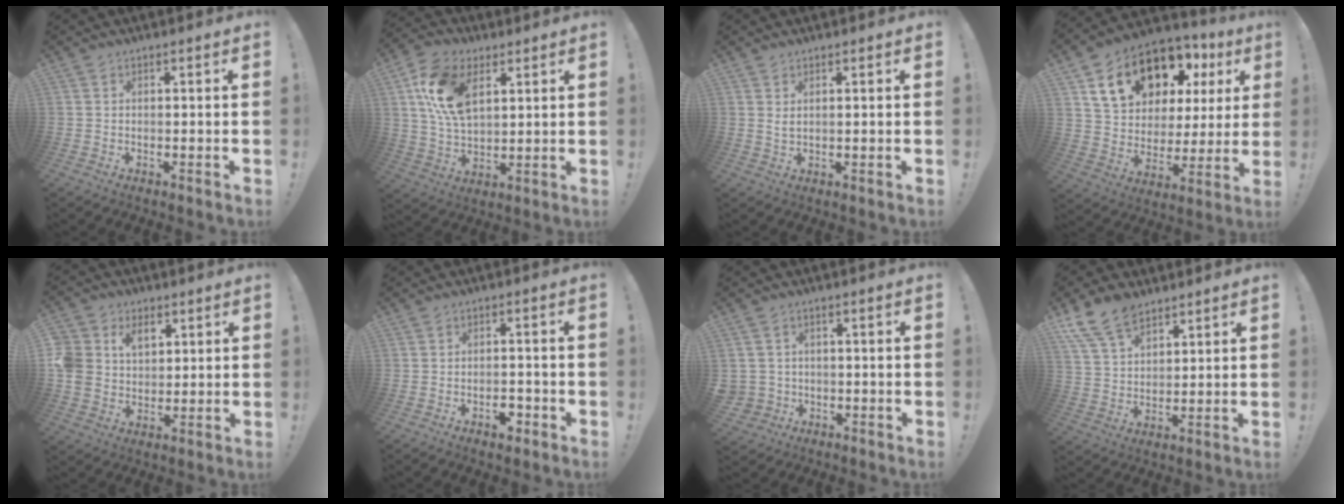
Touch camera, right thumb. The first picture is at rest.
{"total": 15.7, "force": [6.0, 9.6, 10.9], "torque": [-0.219, -0.006, 0.110]}
{"total": 1.7, "force": [0.9, 0.3, 1.4], "torque": [-0.017, -0.005, 0.014]}
{"total": 18.6, "force": [10.7, 11.6, 9.7], "torque": [-0.161, -0.053, 0.211]}
{"total": 9.6, "force": [3.9, 7.9, 3.8], "torque": [-0.083, -0.016, 0.077]}
{"total": 3.7, "force": [-2.2, 2.0, 2.3], "torque": [-0.022, 0.009, -0.039]}
{"total": 3.1, "force": [0.1, 3.0, 0.8], "torque": [-0.016, 0.002, 0.006]}
{"total": 11.6, "force": [8.4, 6.3, 4.8], "torque": [-0.092, -0.042, 0.164]}